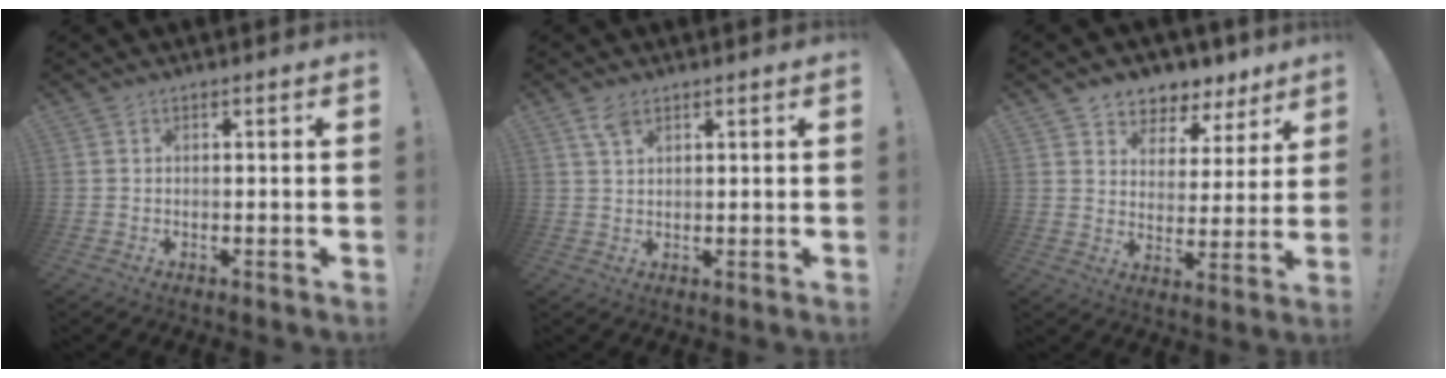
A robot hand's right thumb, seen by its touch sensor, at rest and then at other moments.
{"total": 4.1, "force": [2.6, 2.0, 2.4], "torque": [-0.040, -0.010, 0.047]}
{"total": 6.2, "force": [4.2, 4.4, 0.9], "torque": [-0.011, -0.040, 0.082]}